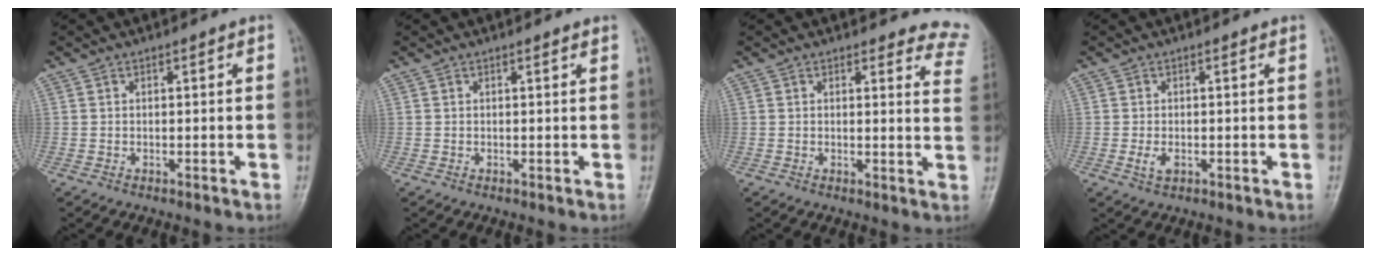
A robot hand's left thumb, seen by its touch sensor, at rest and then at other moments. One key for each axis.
{"total": 0.6, "fx": 0.6, "fy": 0.0, "fz": 0.3, "tx": -0.008, "ty": 0.001, "tz": 0.008}
{"total": 10.0, "fx": 9.6, "fy": 2.8, "fz": 0.6, "tx": 0.053, "ty": -0.077, "tz": 0.061}
{"total": 2.5, "fx": -0.3, "fy": 1.3, "fz": 2.1, "tx": -0.040, "ty": -0.002, "tz": -0.001}